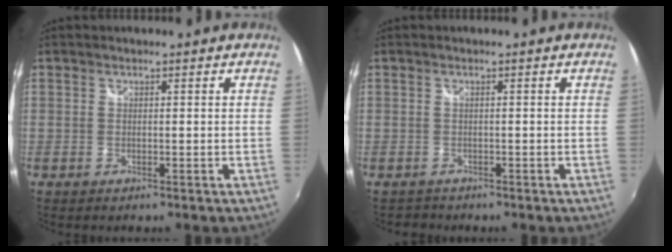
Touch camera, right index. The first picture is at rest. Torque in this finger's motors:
{"motor_torque": [0.05, 0.03, 0.02, 0.00]}